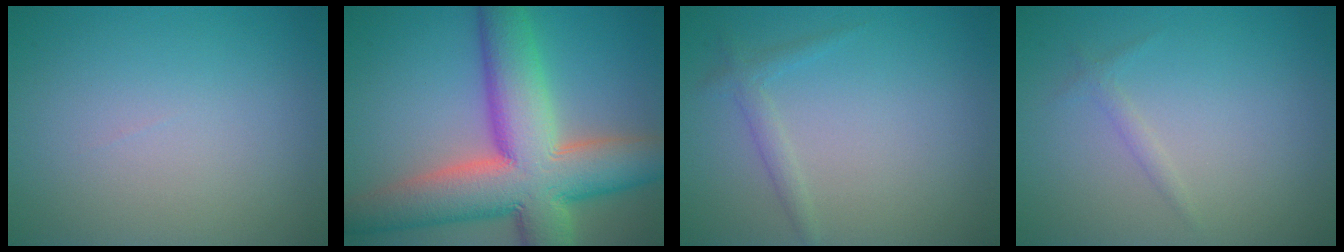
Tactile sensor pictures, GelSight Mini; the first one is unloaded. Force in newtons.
{"total": 13.4, "press": 13.4, "slide": 1.0}
{"total": 1.4, "press": 1.4, "slide": 0.0}
{"total": 0.8, "press": 0.8, "slide": 0.0}